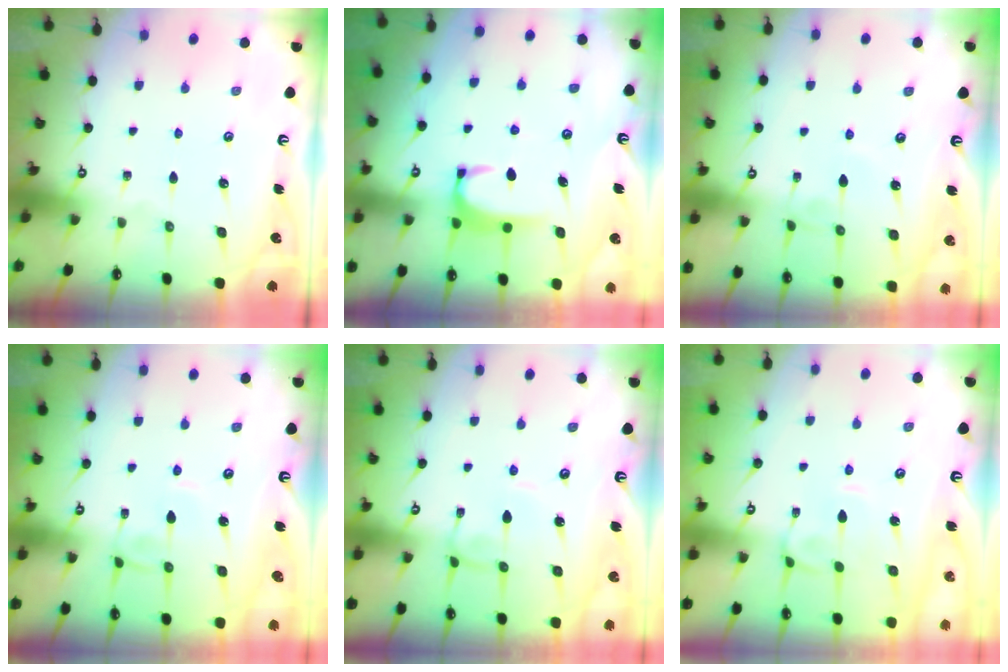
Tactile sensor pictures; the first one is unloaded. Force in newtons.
{"total": 1.8, "press": 1.7, "slide": 0.6}
{"total": 1.6, "press": 1.6, "slide": 0.1}
{"total": 3.3, "press": 3.3, "slide": 0.0}
{"total": 2.1, "press": 2.1, "slide": 0.3}
{"total": 2.1, "press": 1.9, "slide": 0.7}